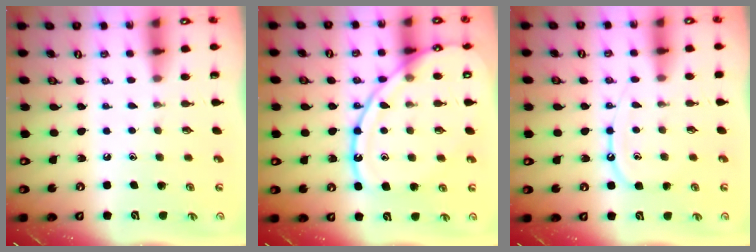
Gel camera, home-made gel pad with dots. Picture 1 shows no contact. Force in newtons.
{"total": 15.9, "press": 15.8, "slide": 1.5}
{"total": 8.5, "press": 8.5, "slide": 0.9}